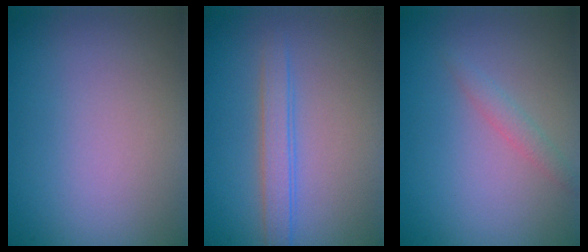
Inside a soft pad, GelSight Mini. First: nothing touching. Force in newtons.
{"total": 2.2, "press": 2.2, "slide": 0.1}
{"total": 1.1, "press": 1.1, "slide": 0.1}